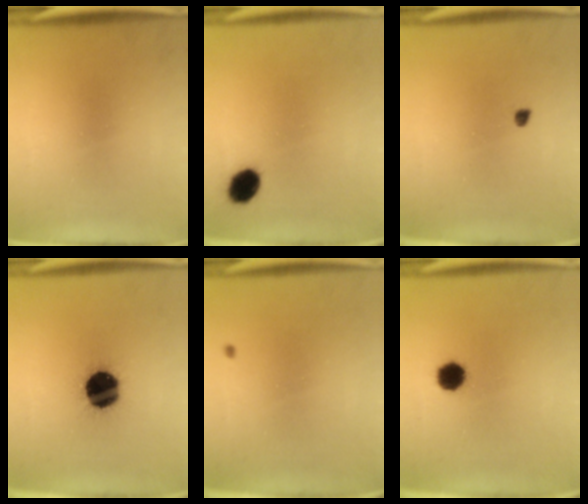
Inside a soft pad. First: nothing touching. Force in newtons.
{"total": 6.2}
{"total": 1.0}
{"total": 16.3}
{"total": 0.6}
{"total": 5.4}